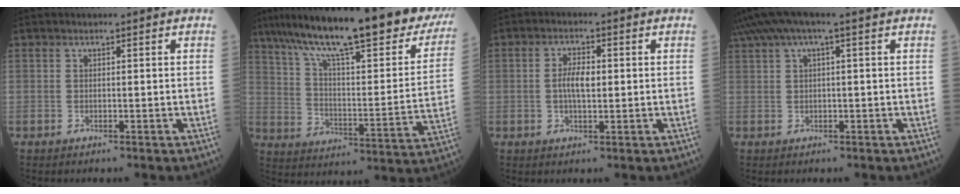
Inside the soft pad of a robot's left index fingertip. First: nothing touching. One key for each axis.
{"total": 31.8, "fx": 24.7, "fy": 5.8, "fz": 19.2, "tx": -0.287, "ty": -0.028, "tz": 0.334}
{"total": 3.9, "fx": 0.1, "fy": 1.5, "fz": 3.6, "tx": -0.076, "ty": 0.004, "tz": -0.001}
{"total": 6.5, "fx": 4.1, "fy": 0.4, "fz": 5.1, "tx": -0.103, "ty": 0.043, "tz": 0.075}